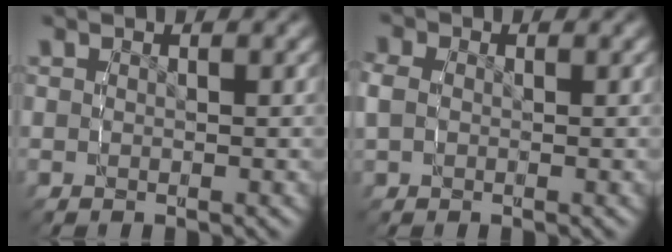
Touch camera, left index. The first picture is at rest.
{"total": 2.1, "force": [0.1, 1.8, 1.0], "torque": [-0.041, -0.004, 0.006]}